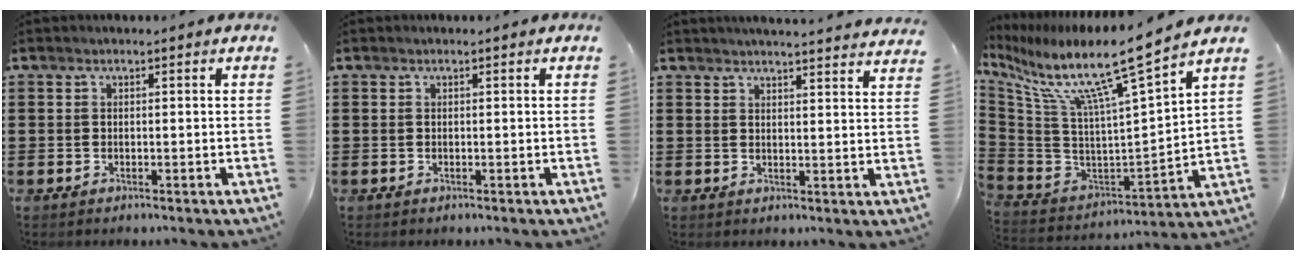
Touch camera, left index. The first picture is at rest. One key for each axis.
{"total": 0.0}
{"total": 3.4, "fx": 3.3, "fy": -0.7, "fz": 0.4, "tx": -0.018, "ty": -0.017, "tz": 0.060}
{"total": 11.7, "fx": 8.5, "fy": -0.3, "fz": 8.0, "tx": -0.174, "ty": -0.071, "tz": 0.132}